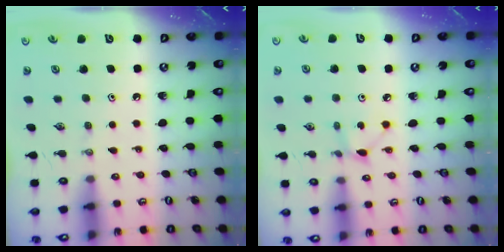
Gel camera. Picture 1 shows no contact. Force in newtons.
{"total": 3.0, "press": 2.9, "slide": 0.4}